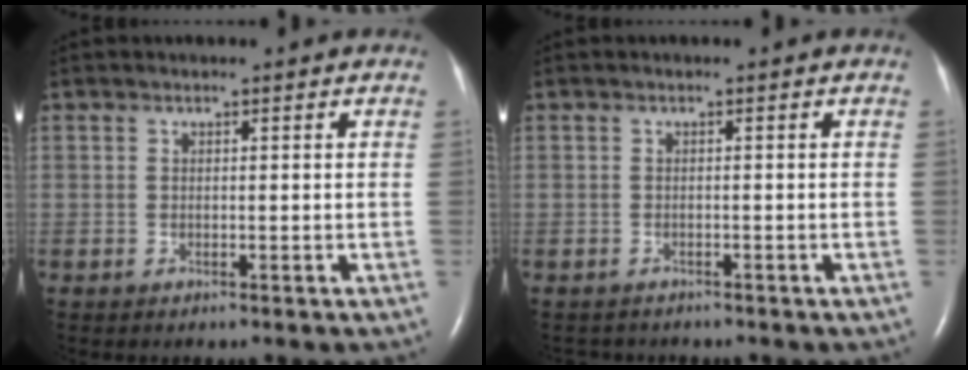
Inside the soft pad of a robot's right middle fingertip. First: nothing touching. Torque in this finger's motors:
{"motor_torque": [-0.48, 0.06, -0.03, -0.01]}